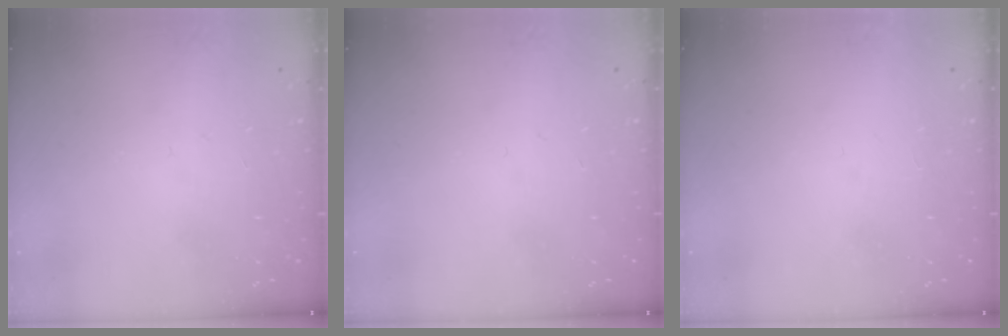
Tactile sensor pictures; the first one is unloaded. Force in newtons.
{"total": 0.0}
{"total": 1.5, "press": 1.5, "slide": 0.1}